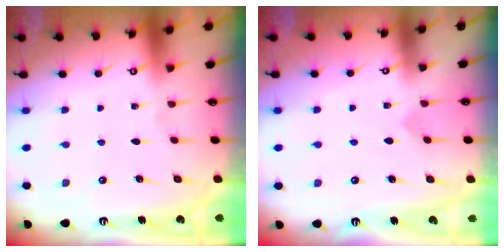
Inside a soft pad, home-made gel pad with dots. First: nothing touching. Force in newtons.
{"total": 2.8, "press": 2.8, "slide": 0.3}